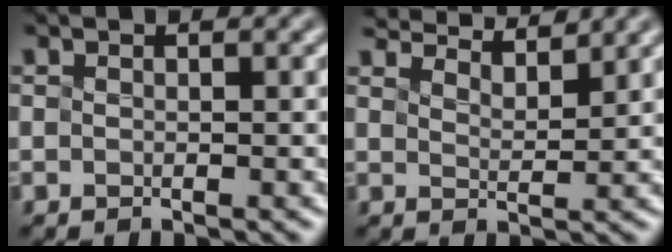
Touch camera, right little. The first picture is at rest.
{"total": 6.0, "force": [5.8, 0.7, 1.6], "torque": [-0.023, 0.024, 0.075]}